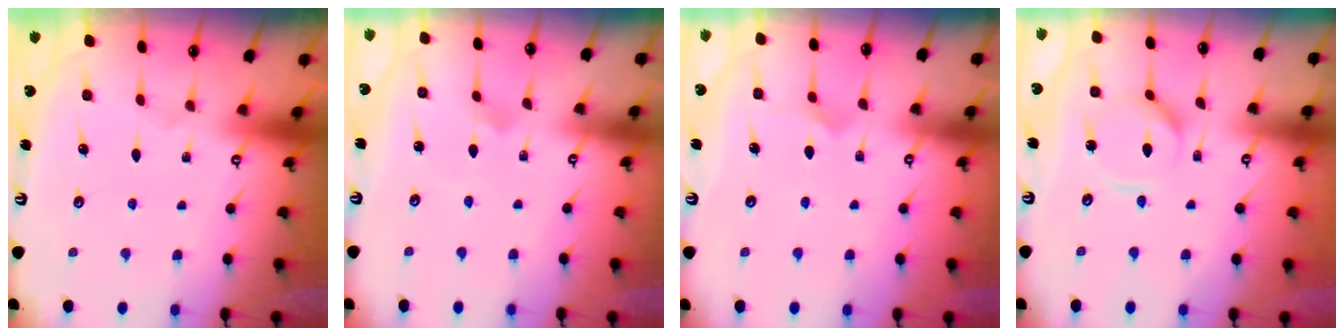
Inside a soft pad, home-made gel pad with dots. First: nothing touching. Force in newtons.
{"total": 2.2, "press": 2.2, "slide": 0.1}
{"total": 4.4, "press": 4.4, "slide": 0.3}
{"total": 6.4, "press": 6.3, "slide": 0.6}